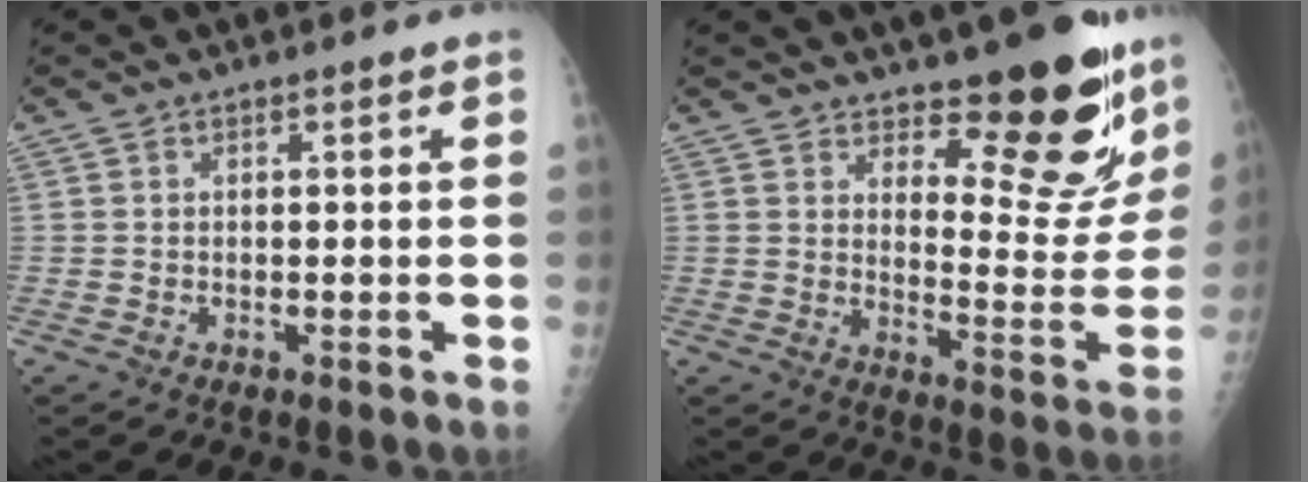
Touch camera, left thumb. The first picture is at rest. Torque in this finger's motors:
{"motor_torque": [0.09, 0.16, 0.05, -0.44, 0.17]}